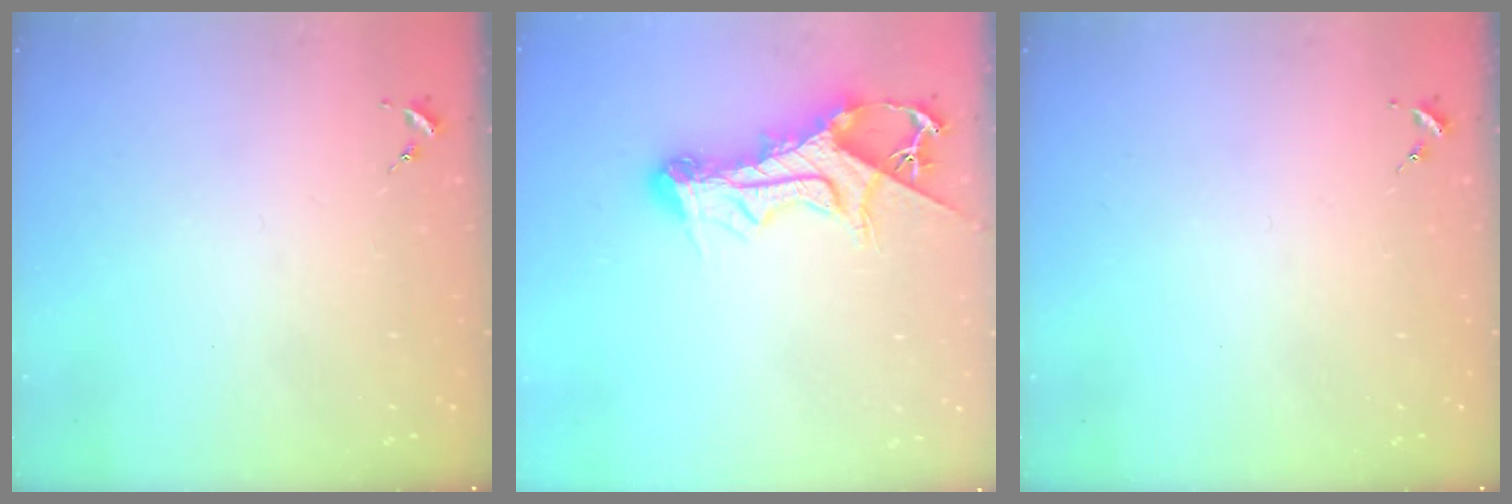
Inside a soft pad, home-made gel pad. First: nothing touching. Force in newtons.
{"total": 14.1, "press": 14.0, "slide": 1.6}
{"total": 0.0}